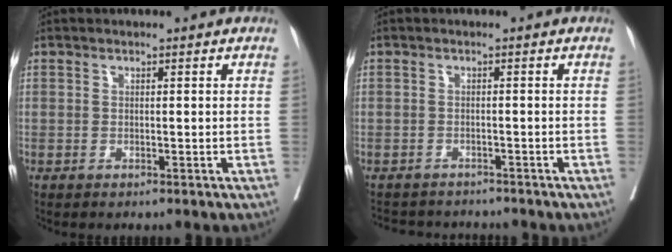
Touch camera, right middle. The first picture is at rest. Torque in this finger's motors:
{"motor_torque": [-0.26, -0.10, -0.40, -0.06]}